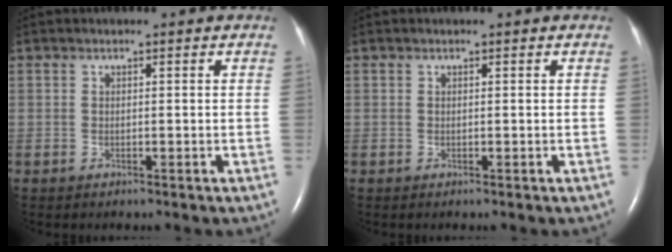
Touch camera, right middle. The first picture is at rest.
{"total": 0.0}